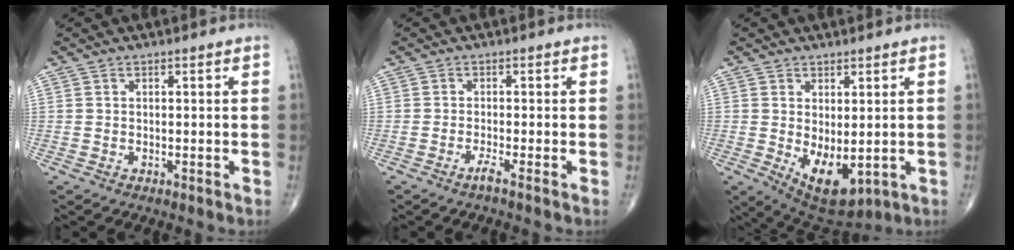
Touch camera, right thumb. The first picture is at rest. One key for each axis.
{"total": 1.3, "fx": -1.0, "fy": -0.3, "fz": 0.8, "tx": -0.024, "ty": -0.001, "tz": -0.023}
{"total": 8.9, "fx": -1.0, "fy": 4.7, "fz": 7.5, "tx": -0.102, "ty": -0.014, "tz": 0.007}